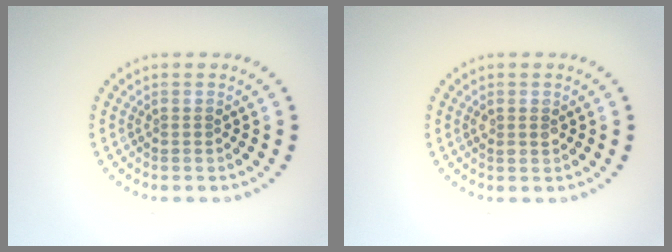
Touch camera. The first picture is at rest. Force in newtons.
{"total": 1.2, "press": 1.1, "slide": 0.3}